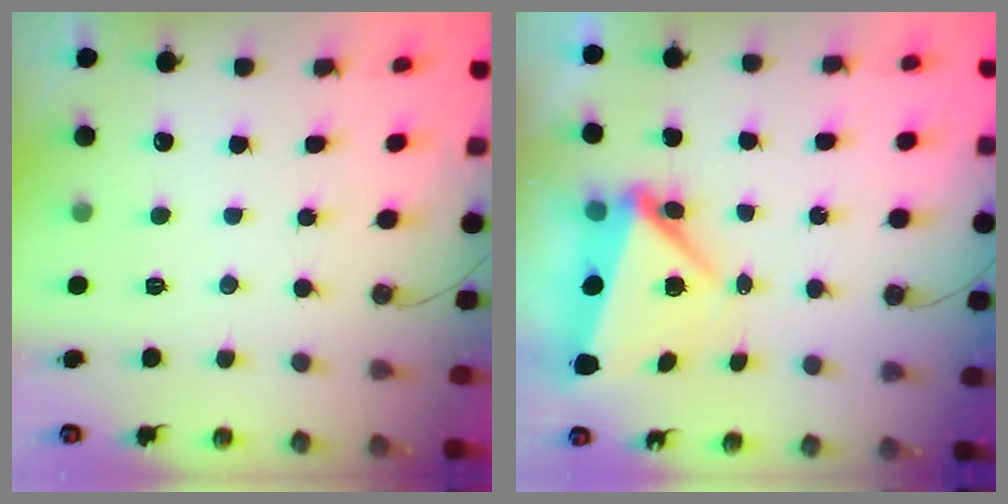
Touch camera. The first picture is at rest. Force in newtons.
{"total": 6.3, "press": 6.2, "slide": 0.7}